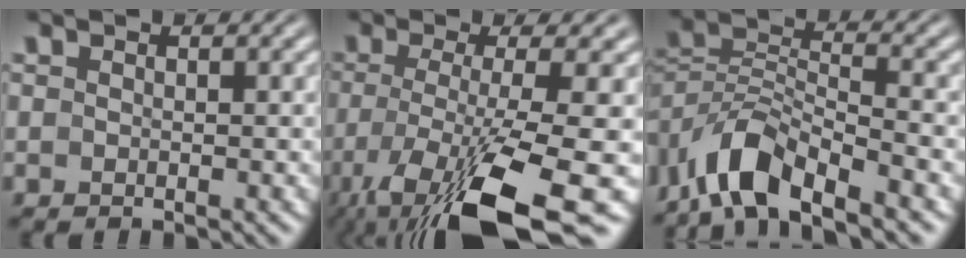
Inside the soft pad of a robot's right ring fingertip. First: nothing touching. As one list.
[{"total": 10.0, "force": [-5.3, 3.8, 7.6], "torque": [-0.152, -0.053, -0.052]}, {"total": 6.4, "force": [-3.1, 3.6, 4.2], "torque": [-0.100, -0.025, -0.043]}]